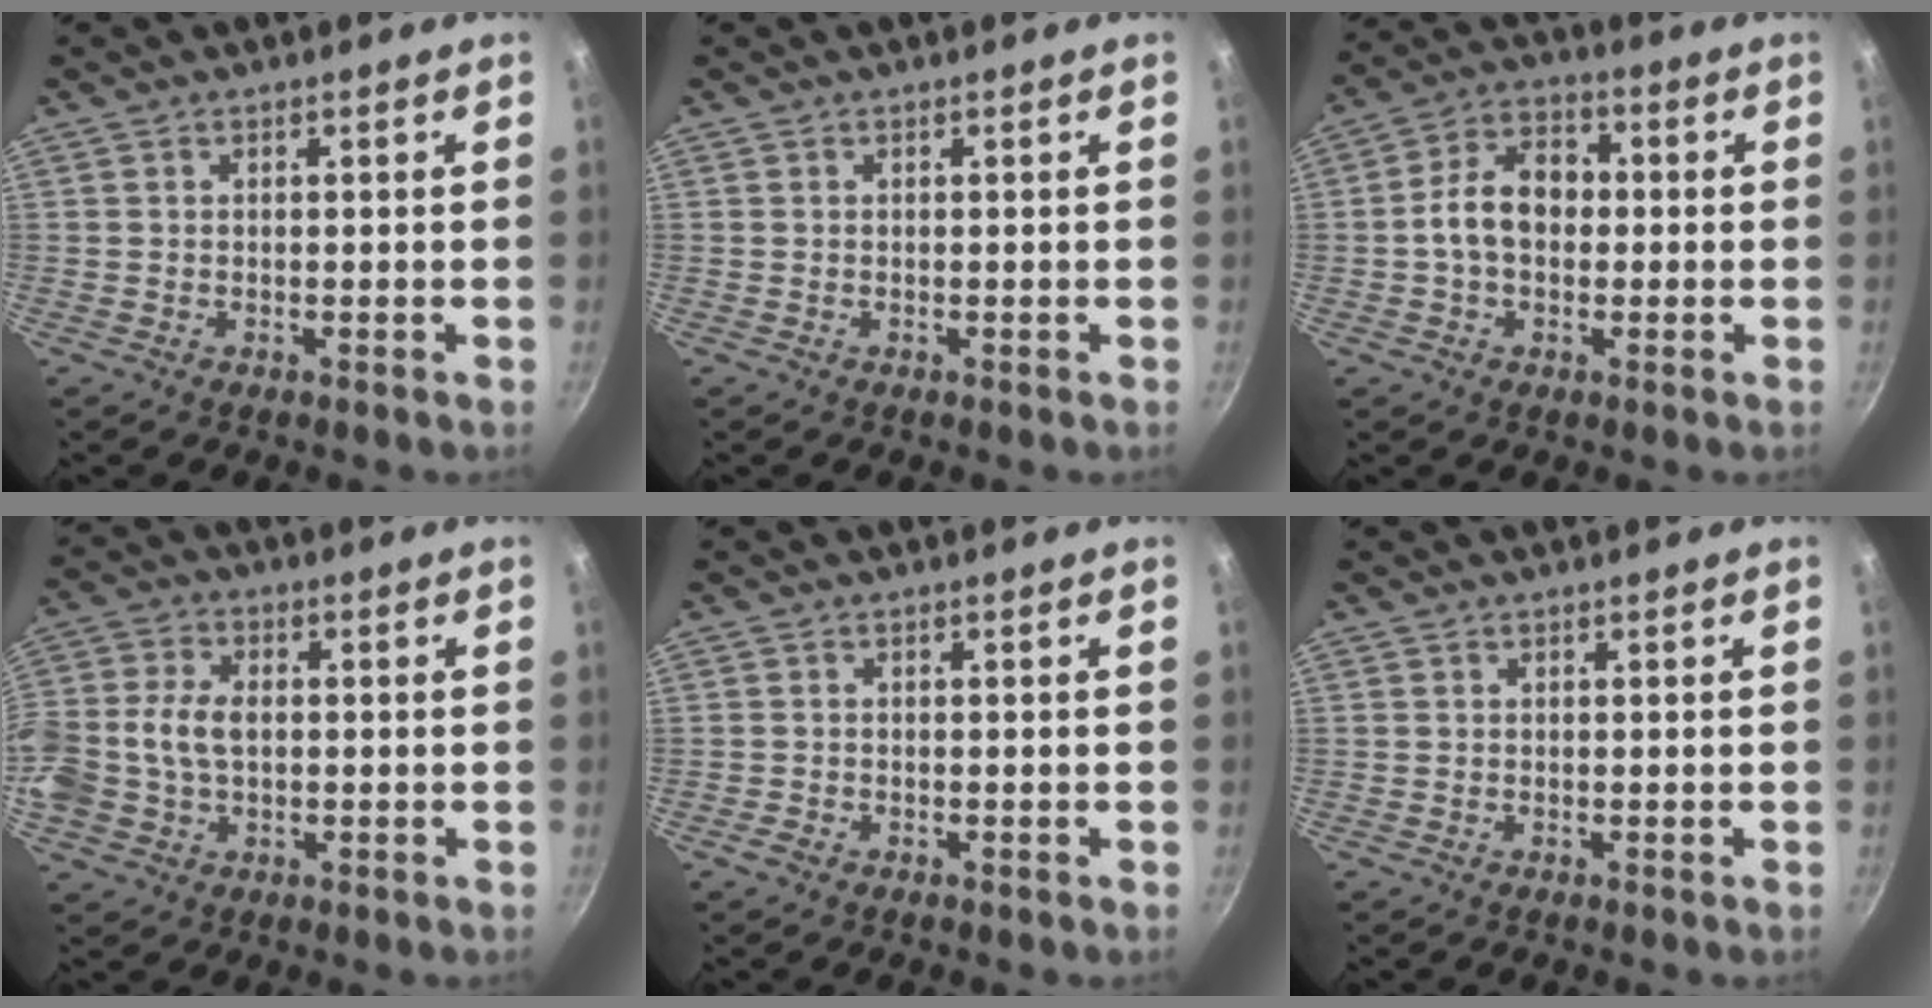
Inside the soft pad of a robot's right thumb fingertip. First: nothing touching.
{"total": 0.0}
{"total": 9.7, "force": [-0.3, 6.9, 6.8], "torque": [-0.088, 0.029, -0.019]}
{"total": 12.3, "force": [-0.4, 8.7, 8.7], "torque": [-0.185, 0.025, -0.018]}
{"total": 1.1, "force": [-0.7, 0.6, 0.4], "torque": [-0.015, 0.004, -0.014]}
{"total": 0.0}